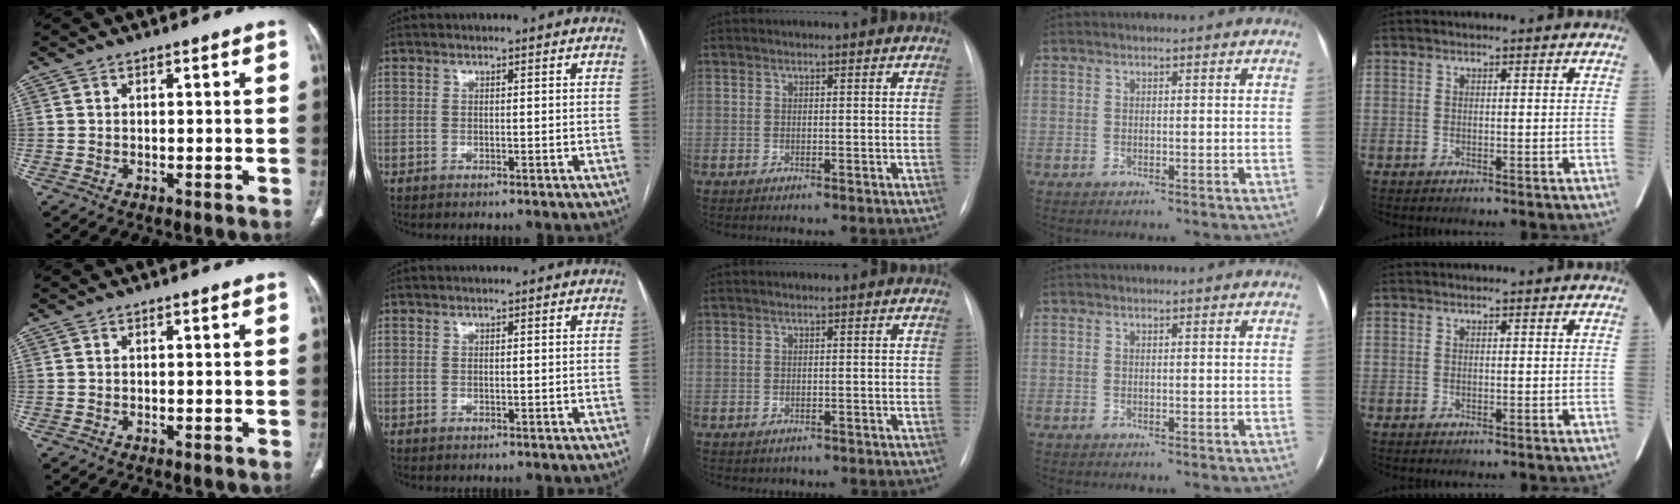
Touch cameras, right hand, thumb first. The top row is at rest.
{"middle": {"total": 0.9, "force": [-0.5, 0.7, 0.0], "torque": [-0.004, 0.002, -0.005]}}